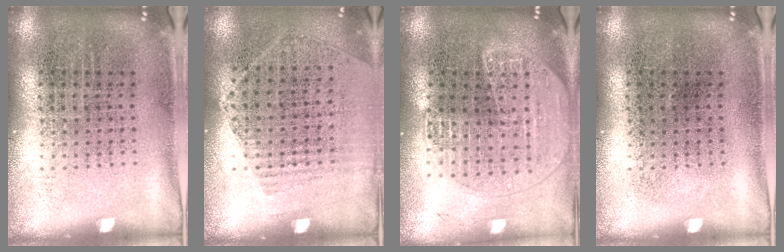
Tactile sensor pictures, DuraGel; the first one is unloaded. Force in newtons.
{"total": 1.3, "press": 1.0, "slide": 0.8}
{"total": 1.8, "press": 1.7, "slide": 0.7}
{"total": 0.0}